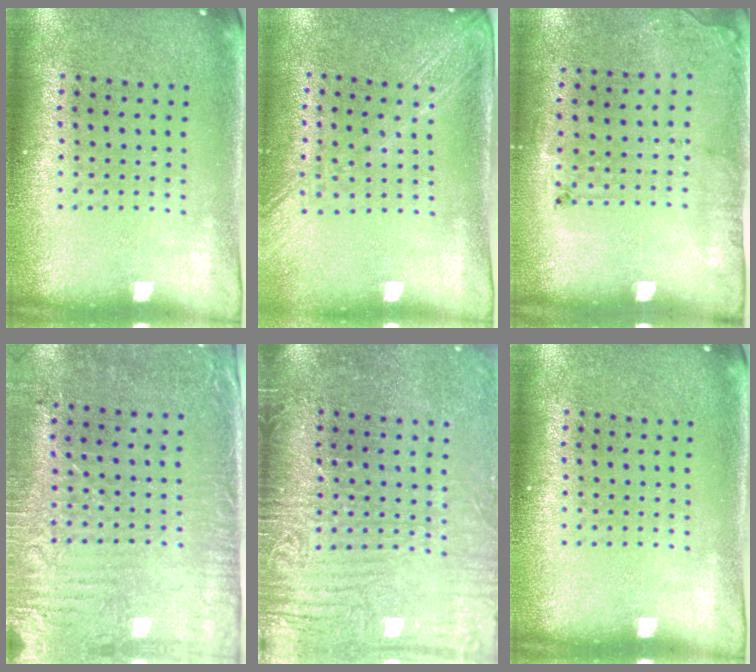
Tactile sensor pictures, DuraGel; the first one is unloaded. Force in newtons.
{"total": 2.0, "press": 1.7, "slide": 1.1}
{"total": 1.8, "press": 1.2, "slide": 1.3}
{"total": 3.2, "press": 2.7, "slide": 1.7}
{"total": 3.8, "press": 3.4, "slide": 1.7}
{"total": 0.0}